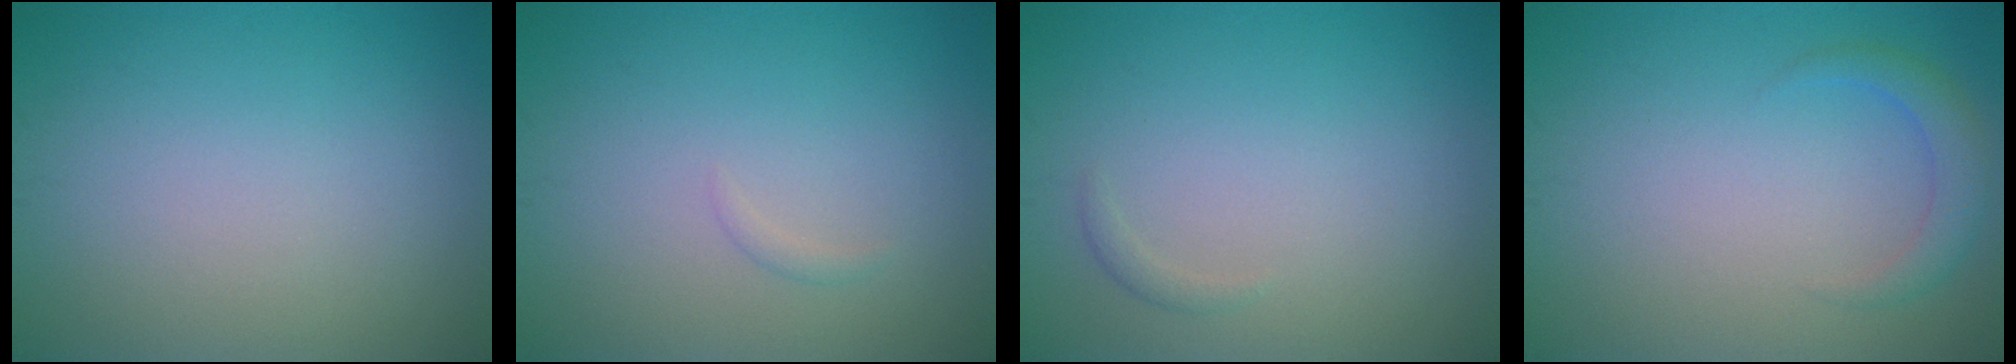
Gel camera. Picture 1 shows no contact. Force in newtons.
{"total": 0.5, "press": 0.5, "slide": 0.0}
{"total": 0.6, "press": 0.6, "slide": 0.0}
{"total": 2.1, "press": 2.1, "slide": 0.2}